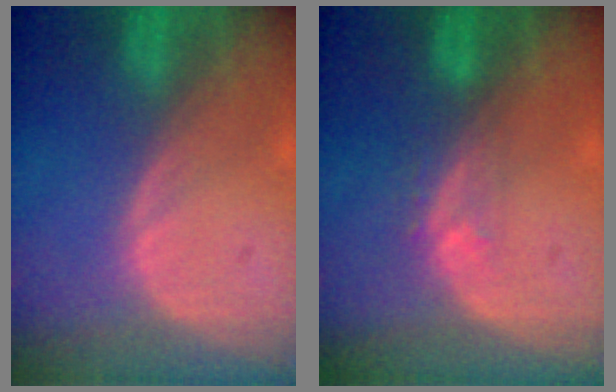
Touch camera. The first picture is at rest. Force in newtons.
{"total": 2.8, "press": 2.1, "slide": 1.7}